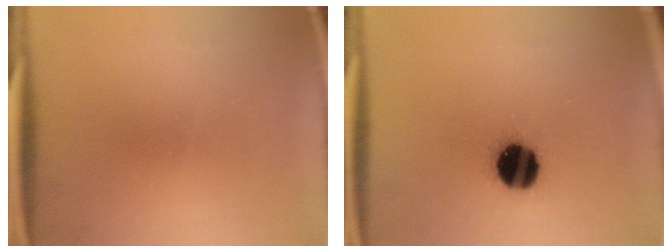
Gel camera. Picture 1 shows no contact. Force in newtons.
{"total": 15.3}